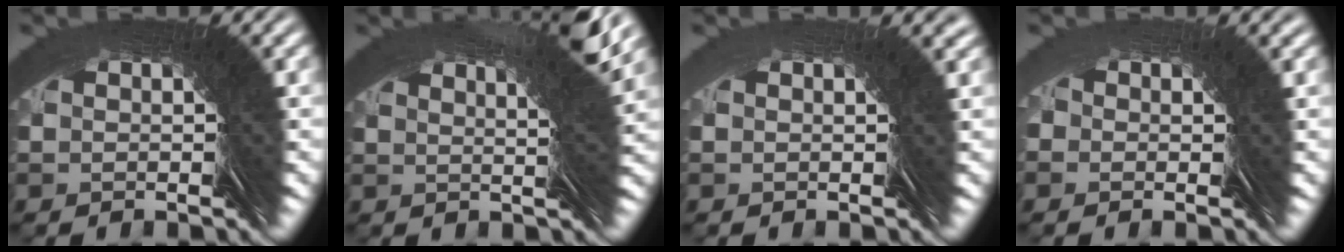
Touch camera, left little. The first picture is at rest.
{"total": 6.8, "force": [2.8, -6.0, -1.6], "torque": [0.058, 0.057, 0.033]}
{"total": 2.6, "force": [0.3, -1.9, -1.6], "torque": [0.040, 0.012, 0.005]}
{"total": 1.6, "force": [0.5, 1.6, 0.0], "torque": [-0.005, 0.008, -0.001]}